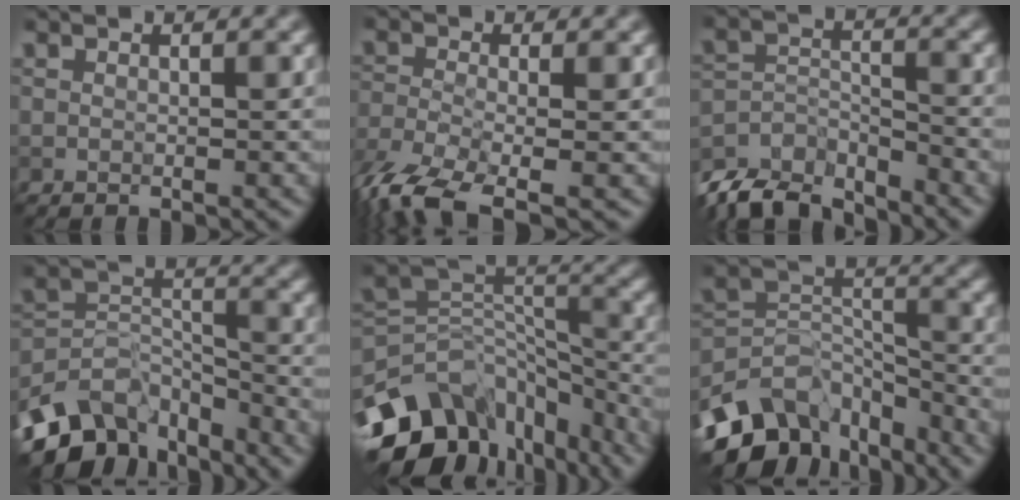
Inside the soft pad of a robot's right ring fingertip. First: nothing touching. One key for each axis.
{"total": 7.2, "fx": -5.3, "fy": 2.0, "fz": 4.3, "tx": -0.087, "ty": -0.012, "tz": -0.098}
{"total": 7.4, "fx": -7.1, "fy": 1.8, "fz": 1.4, "tx": -0.026, "ty": -0.005, "tz": -0.126}
{"total": 9.0, "fx": -7.3, "fy": 4.6, "fz": 2.6, "tx": -0.042, "ty": -0.010, "tz": -0.131}
{"total": 14.1, "fx": -10.2, "fy": 8.5, "fz": 4.8, "tx": -0.105, "ty": 0.019, "tz": -0.147}
{"total": 10.7, "fx": -8.3, "fy": 5.8, "fz": 3.4, "tx": -0.064, "ty": 0.003, "tz": -0.141}